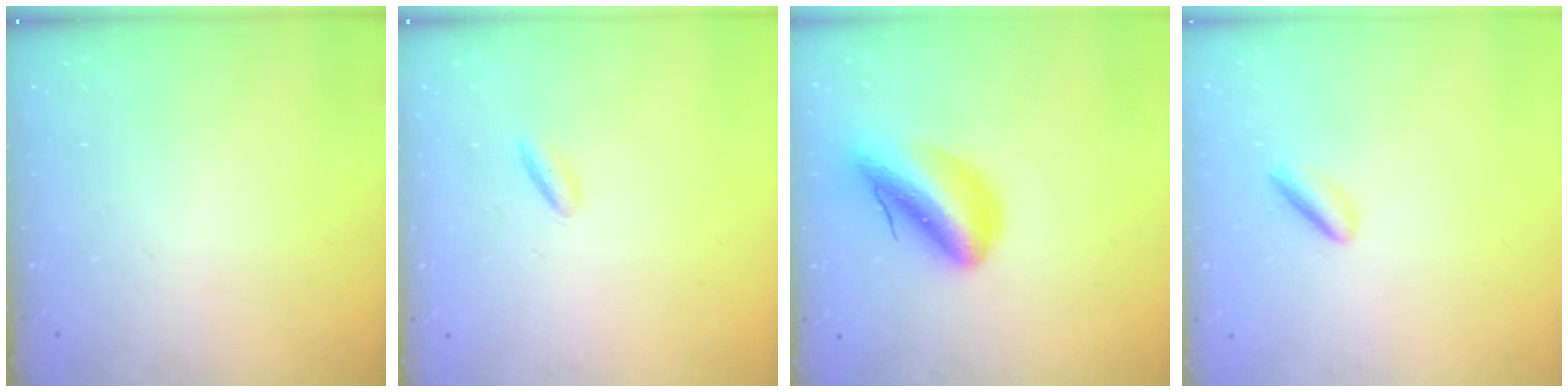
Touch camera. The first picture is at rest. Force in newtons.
{"total": 2.1, "press": 2.0, "slide": 0.5}
{"total": 11.9, "press": 11.3, "slide": 3.8}
{"total": 2.0, "press": 2.0, "slide": 0.3}